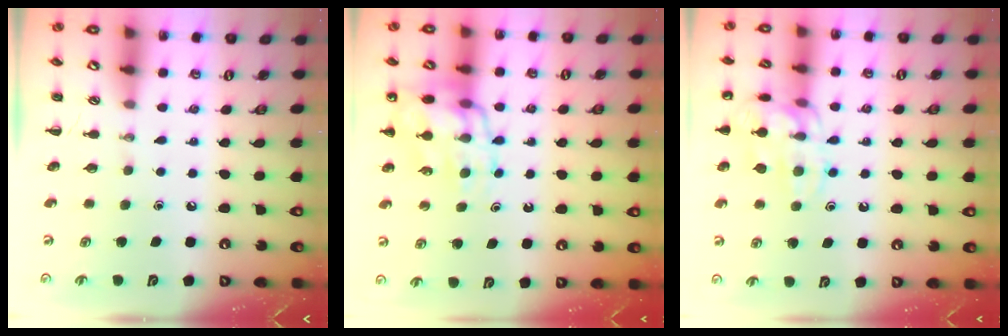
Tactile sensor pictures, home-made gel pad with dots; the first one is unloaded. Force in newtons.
{"total": 17.8, "press": 17.4, "slide": 3.5}
{"total": 13.5, "press": 13.5, "slide": 0.6}